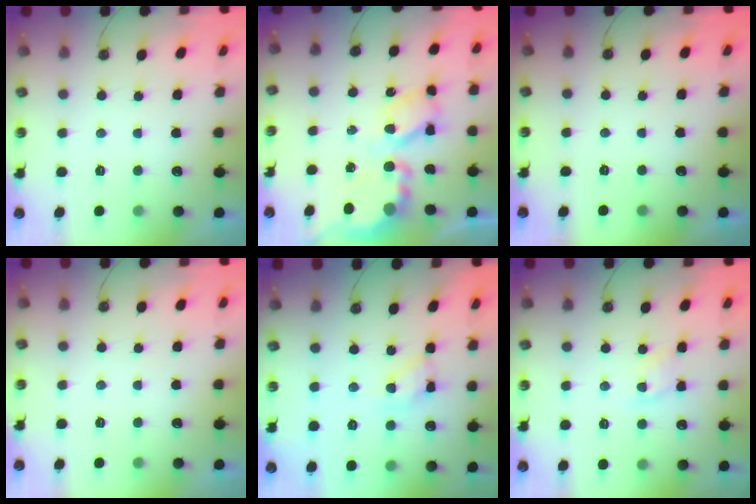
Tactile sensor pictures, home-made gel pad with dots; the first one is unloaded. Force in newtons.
{"total": 7.3, "press": 7.2, "slide": 0.5}
{"total": 0.0}
{"total": 0.0}
{"total": 10.1, "press": 10.1, "slide": 0.3}
{"total": 6.5, "press": 6.5, "slide": 0.8}